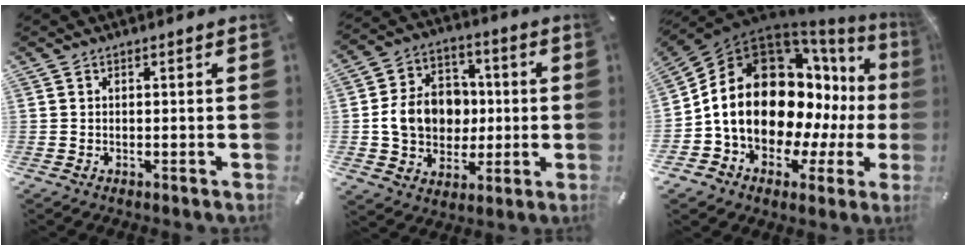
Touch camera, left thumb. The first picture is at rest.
{"total": 13.1, "force": [0.0, 11.6, 6.1], "torque": [-0.119, 0.018, 0.009]}
{"total": 22.8, "force": [2.3, 16.2, 15.8], "torque": [-0.290, -0.046, 0.062]}